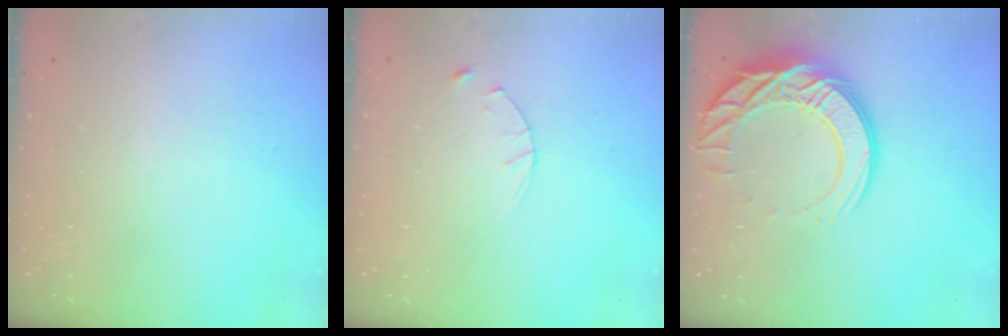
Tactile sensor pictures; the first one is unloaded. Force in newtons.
{"total": 2.8, "press": 2.8, "slide": 0.4}
{"total": 18.7, "press": 18.6, "slide": 1.8}